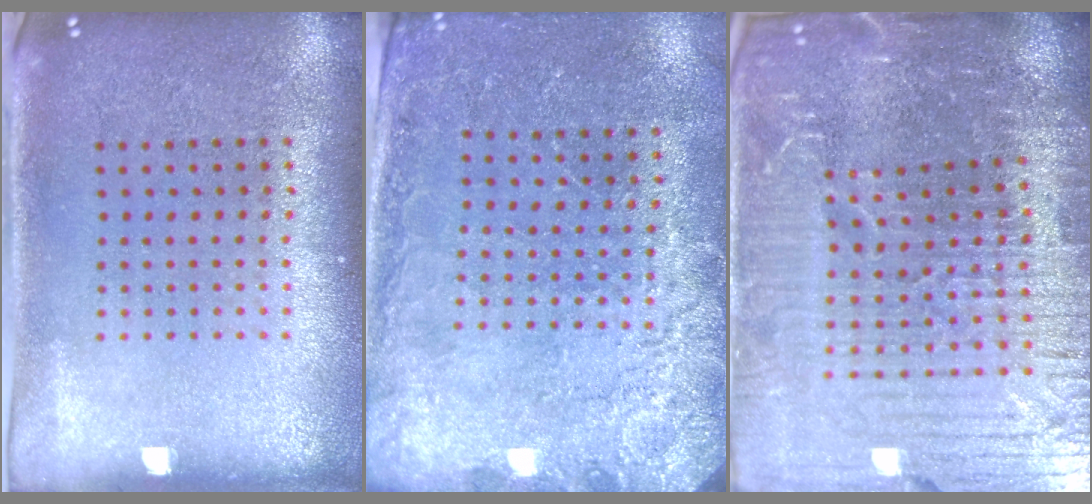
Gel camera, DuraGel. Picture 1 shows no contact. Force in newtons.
{"total": 2.4, "press": 2.4, "slide": 0.6}
{"total": 6.8, "press": 6.0, "slide": 3.3}